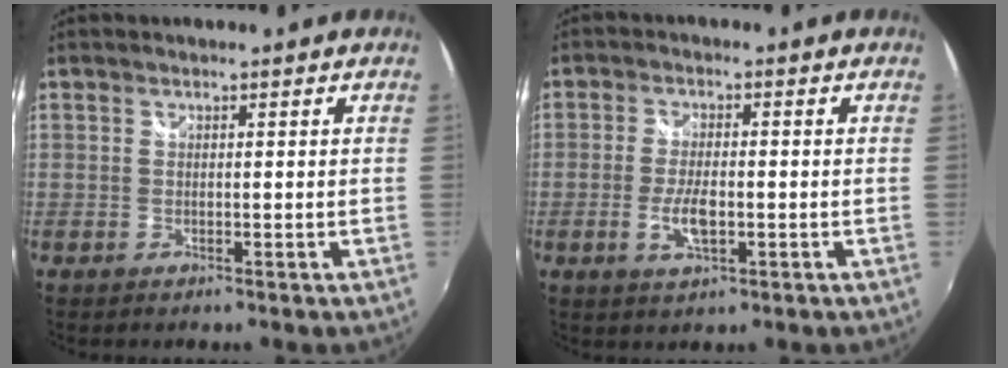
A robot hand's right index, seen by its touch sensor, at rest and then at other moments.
{"total": 5.1, "force": [-1.4, 1.9, 4.5], "torque": [-0.096, -0.003, -0.024]}